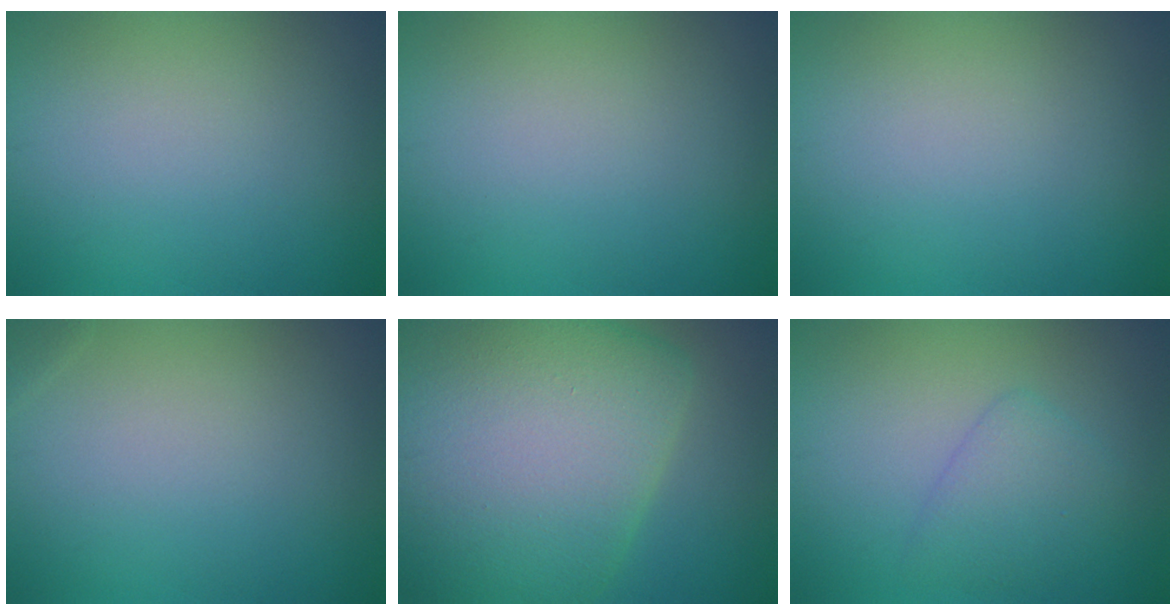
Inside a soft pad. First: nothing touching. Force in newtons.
{"total": 0.0}
{"total": 0.0}
{"total": 0.6, "press": 0.5, "slide": 0.1}
{"total": 14.1, "press": 14.1, "slide": 0.8}
{"total": 2.7, "press": 2.7, "slide": 0.1}